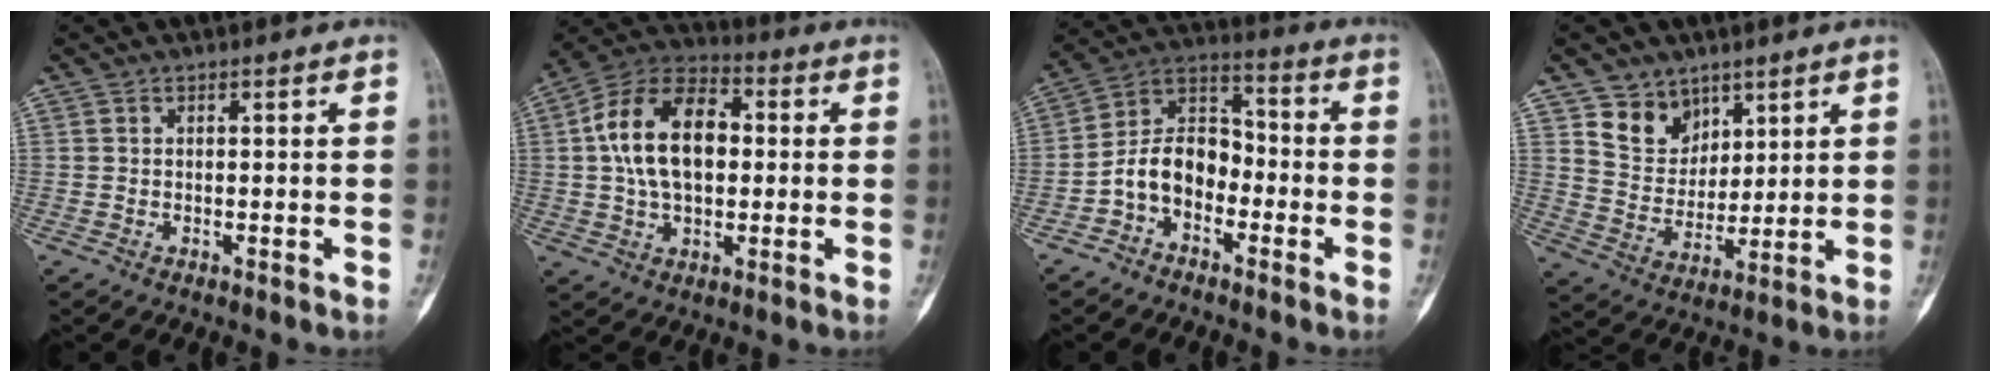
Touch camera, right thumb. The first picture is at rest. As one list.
[{"total": 16.6, "force": [1.7, 10.2, 12.9], "torque": [-0.212, 0.027, 0.022]}, {"total": 10.3, "force": [-3.9, 7.0, 6.5], "torque": [-0.099, 0.058, -0.084]}, {"total": 8.8, "force": [5.7, 6.4, 1.9], "torque": [0.001, -0.046, 0.115]}]